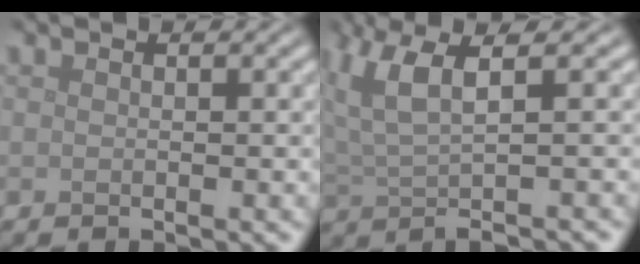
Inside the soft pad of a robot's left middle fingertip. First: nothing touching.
{"total": 5.4, "force": [1.6, 1.5, 4.9], "torque": [-0.097, 0.003, 0.034]}